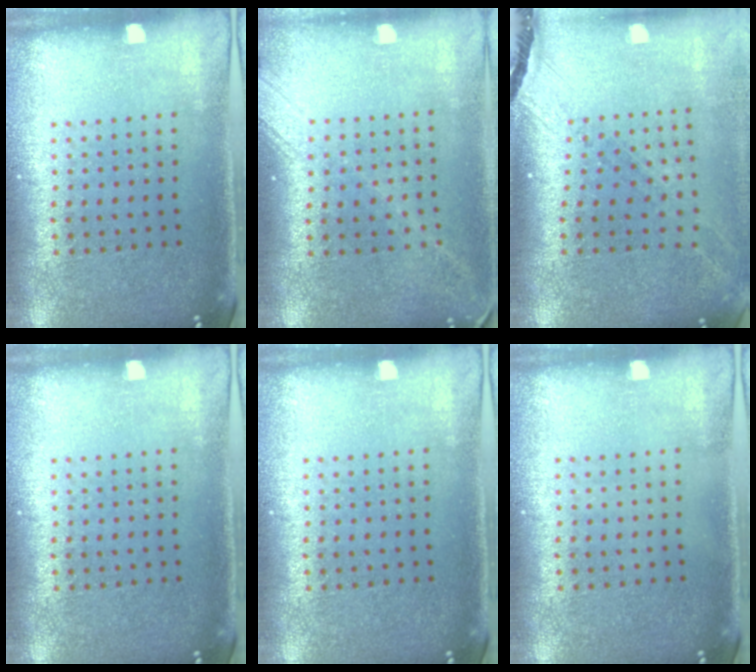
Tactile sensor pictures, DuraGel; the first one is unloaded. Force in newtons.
{"total": 1.7, "press": 1.3, "slide": 1.1}
{"total": 1.5, "press": 1.5, "slide": 0.4}
{"total": 0.0}
{"total": 0.0}
{"total": 0.0}